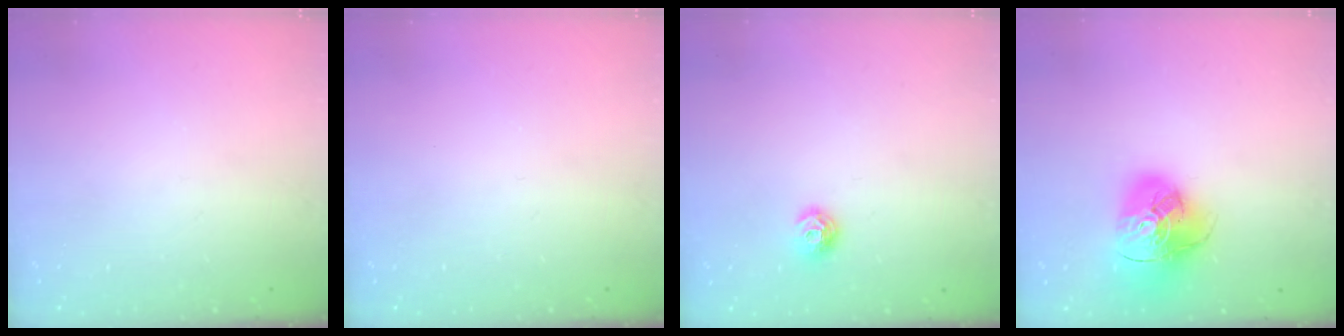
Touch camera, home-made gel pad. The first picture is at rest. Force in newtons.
{"total": 0.0}
{"total": 7.0, "press": 6.9, "slide": 0.9}
{"total": 15.5, "press": 15.4, "slide": 1.8}